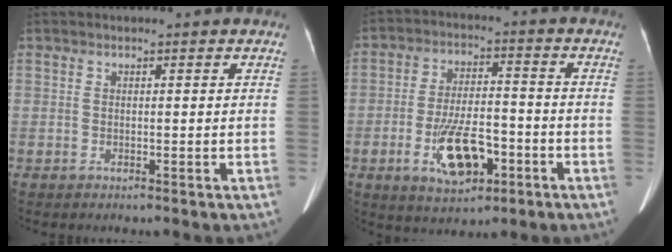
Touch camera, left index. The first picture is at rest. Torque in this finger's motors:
{"motor_torque": [1.18, 0.67, 0.41, 0.06]}